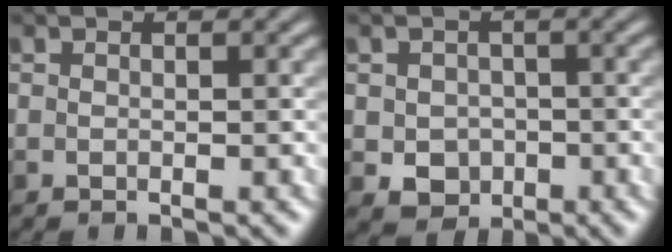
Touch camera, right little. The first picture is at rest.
{"total": 2.6, "force": [-0.9, 2.3, 1.0], "torque": [-0.023, -0.003, -0.012]}